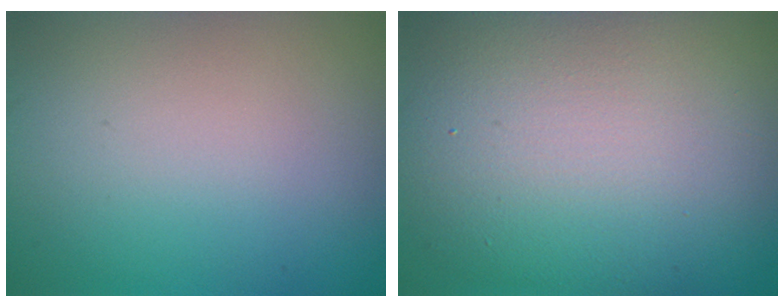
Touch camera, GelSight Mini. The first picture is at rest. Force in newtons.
{"total": 12.9, "press": 12.9, "slide": 0.6}